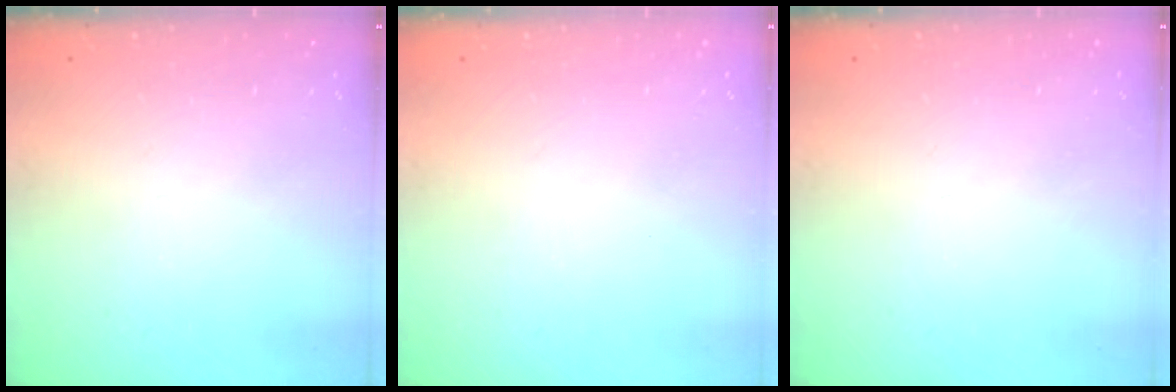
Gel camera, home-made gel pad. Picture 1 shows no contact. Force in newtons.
{"total": 0.0}
{"total": 0.0}